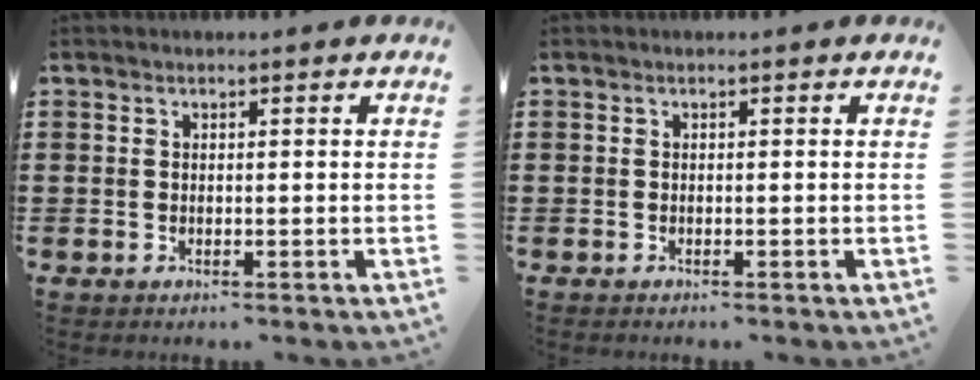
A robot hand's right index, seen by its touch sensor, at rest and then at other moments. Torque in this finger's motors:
{"motor_torque": [0.20, 0.31, 0.01, 0.01]}